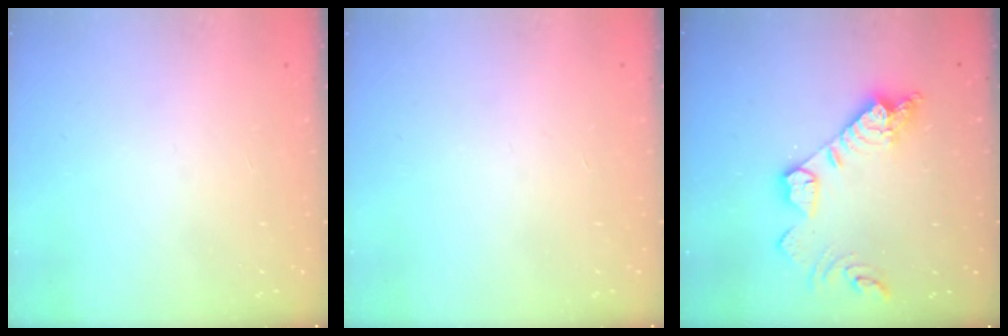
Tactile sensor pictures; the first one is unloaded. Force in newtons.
{"total": 0.0}
{"total": 15.0, "press": 14.9, "slide": 1.4}